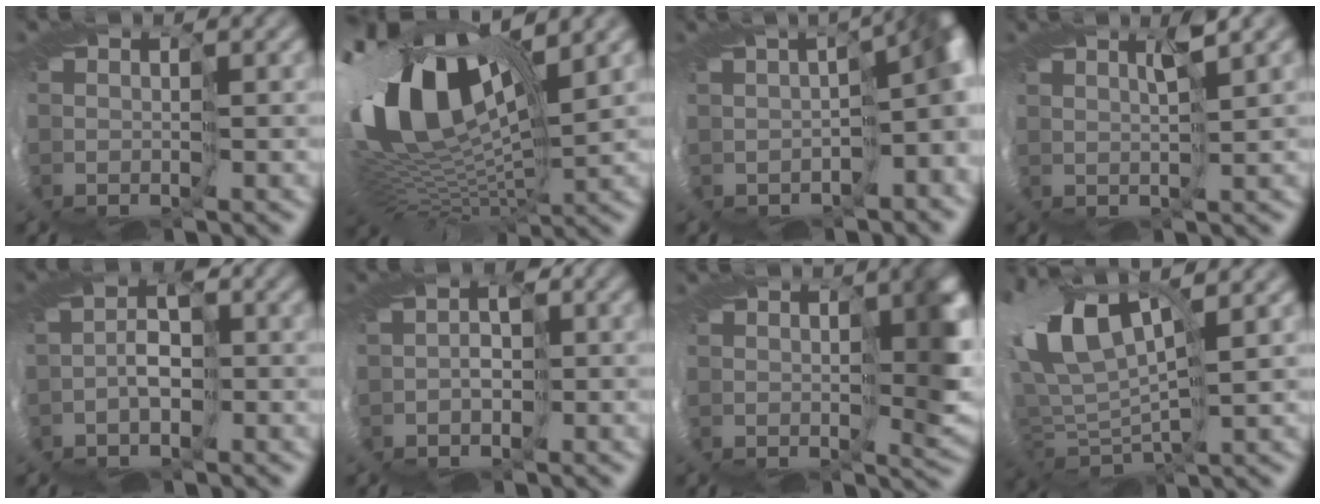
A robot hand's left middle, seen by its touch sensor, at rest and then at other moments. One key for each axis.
{"total": 17.2, "fx": 4.5, "fy": 10.0, "fz": 13.3, "tx": -0.231, "ty": -0.011, "tz": 0.098}
{"total": 10.7, "fx": -1.2, "fy": 4.9, "fz": 9.4, "tx": -0.087, "ty": -0.018, "tz": -0.005}
{"total": 1.5, "fx": 1.1, "fy": -0.6, "fz": 0.7, "tx": -0.016, "ty": 0.004, "tz": 0.015}
{"total": 3.4, "fx": -1.3, "fy": 1.9, "fz": 2.4, "tx": -0.060, "ty": 0.003, "tz": -0.028}
{"total": 3.5, "fx": -0.7, "fy": 2.7, "fz": 2.1, "tx": -0.027, "ty": 0.004, "tz": -0.004}
{"total": 5.0, "fx": 1.2, "fy": 1.8, "fz": 4.5, "tx": -0.064, "ty": -0.001, "tz": 0.015}
{"total": 9.6, "fx": 2.6, "fy": 4.7, "fz": 8.0, "tx": -0.193, "ty": 0.005, "tz": 0.047}